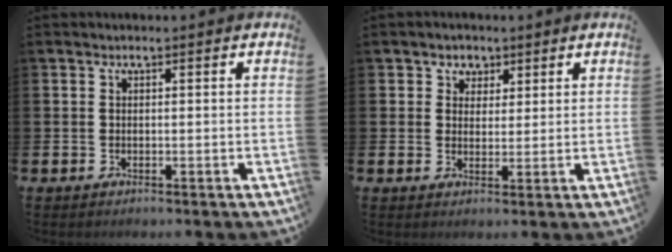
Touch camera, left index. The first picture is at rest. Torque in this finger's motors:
{"motor_torque": [0.09, 0.05, 0.21, 0.02]}